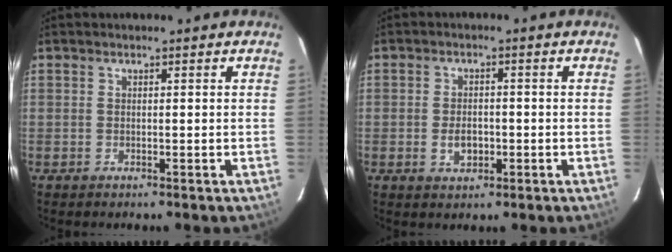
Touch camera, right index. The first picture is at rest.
{"total": 3.9, "force": [-1.0, 2.6, 2.8], "torque": [-0.051, 0.002, -0.014]}